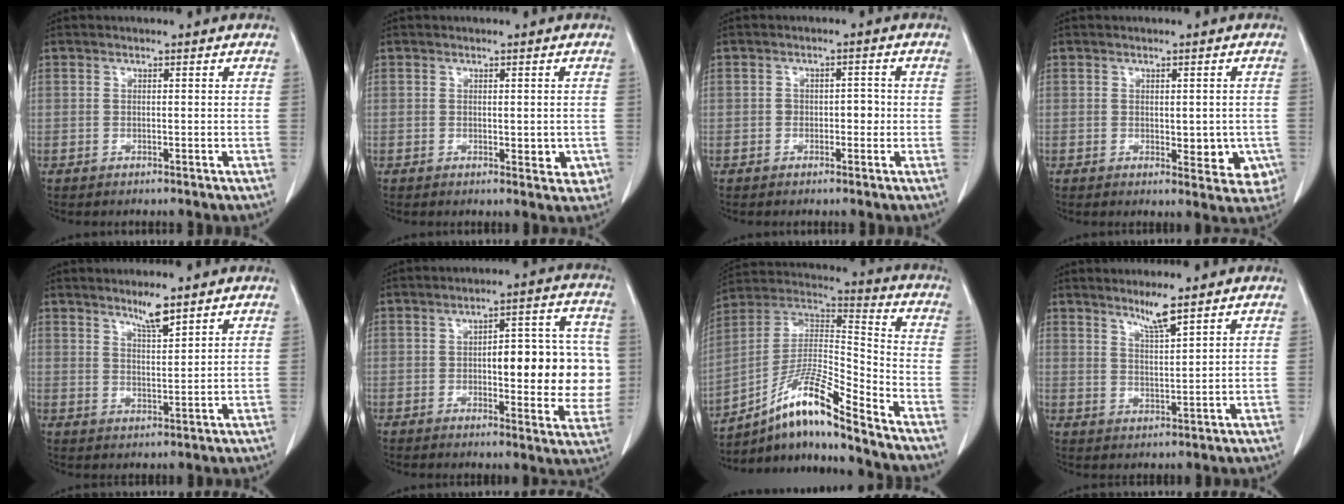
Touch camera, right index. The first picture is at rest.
{"total": 3.2, "force": [-0.5, 1.3, 2.8], "torque": [-0.024, -0.003, -0.001]}
{"total": 2.3, "force": [-0.4, 1.5, 1.8], "torque": [-0.016, 0.011, -0.004]}
{"total": 6.6, "force": [-1.3, 3.3, 5.6], "torque": [-0.045, -0.004, -0.008]}
{"total": 3.9, "force": [3.1, 0.2, 2.3], "torque": [-0.043, -0.006, 0.057]}
{"total": 14.4, "force": [-0.3, 4.7, 13.6], "torque": [-0.158, 0.027, 0.003]}
{"total": 14.3, "force": [-10.5, 0.1, 9.7], "torque": [-0.182, 0.018, -0.187]}
{"total": 3.9, "force": [3.1, -0.4, 2.4], "torque": [-0.046, -0.010, 0.059]}